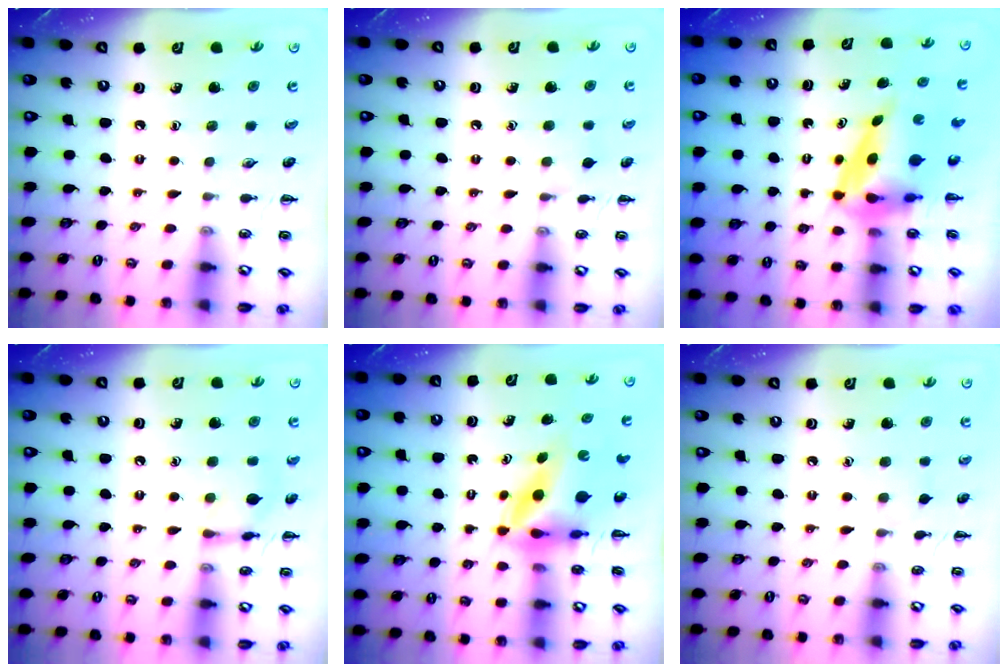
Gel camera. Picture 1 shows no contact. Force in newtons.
{"total": 4.7, "press": 4.4, "slide": 1.7}
{"total": 6.3, "press": 5.9, "slide": 2.1}
{"total": 8.7, "press": 8.7, "slide": 0.5}
{"total": 6.2, "press": 5.9, "slide": 2.1}
{"total": 5.2, "press": 4.9, "slide": 1.6}